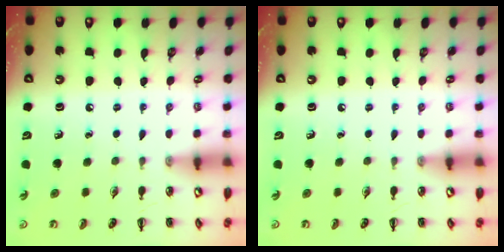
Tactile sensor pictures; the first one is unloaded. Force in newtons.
{"total": 0.0}